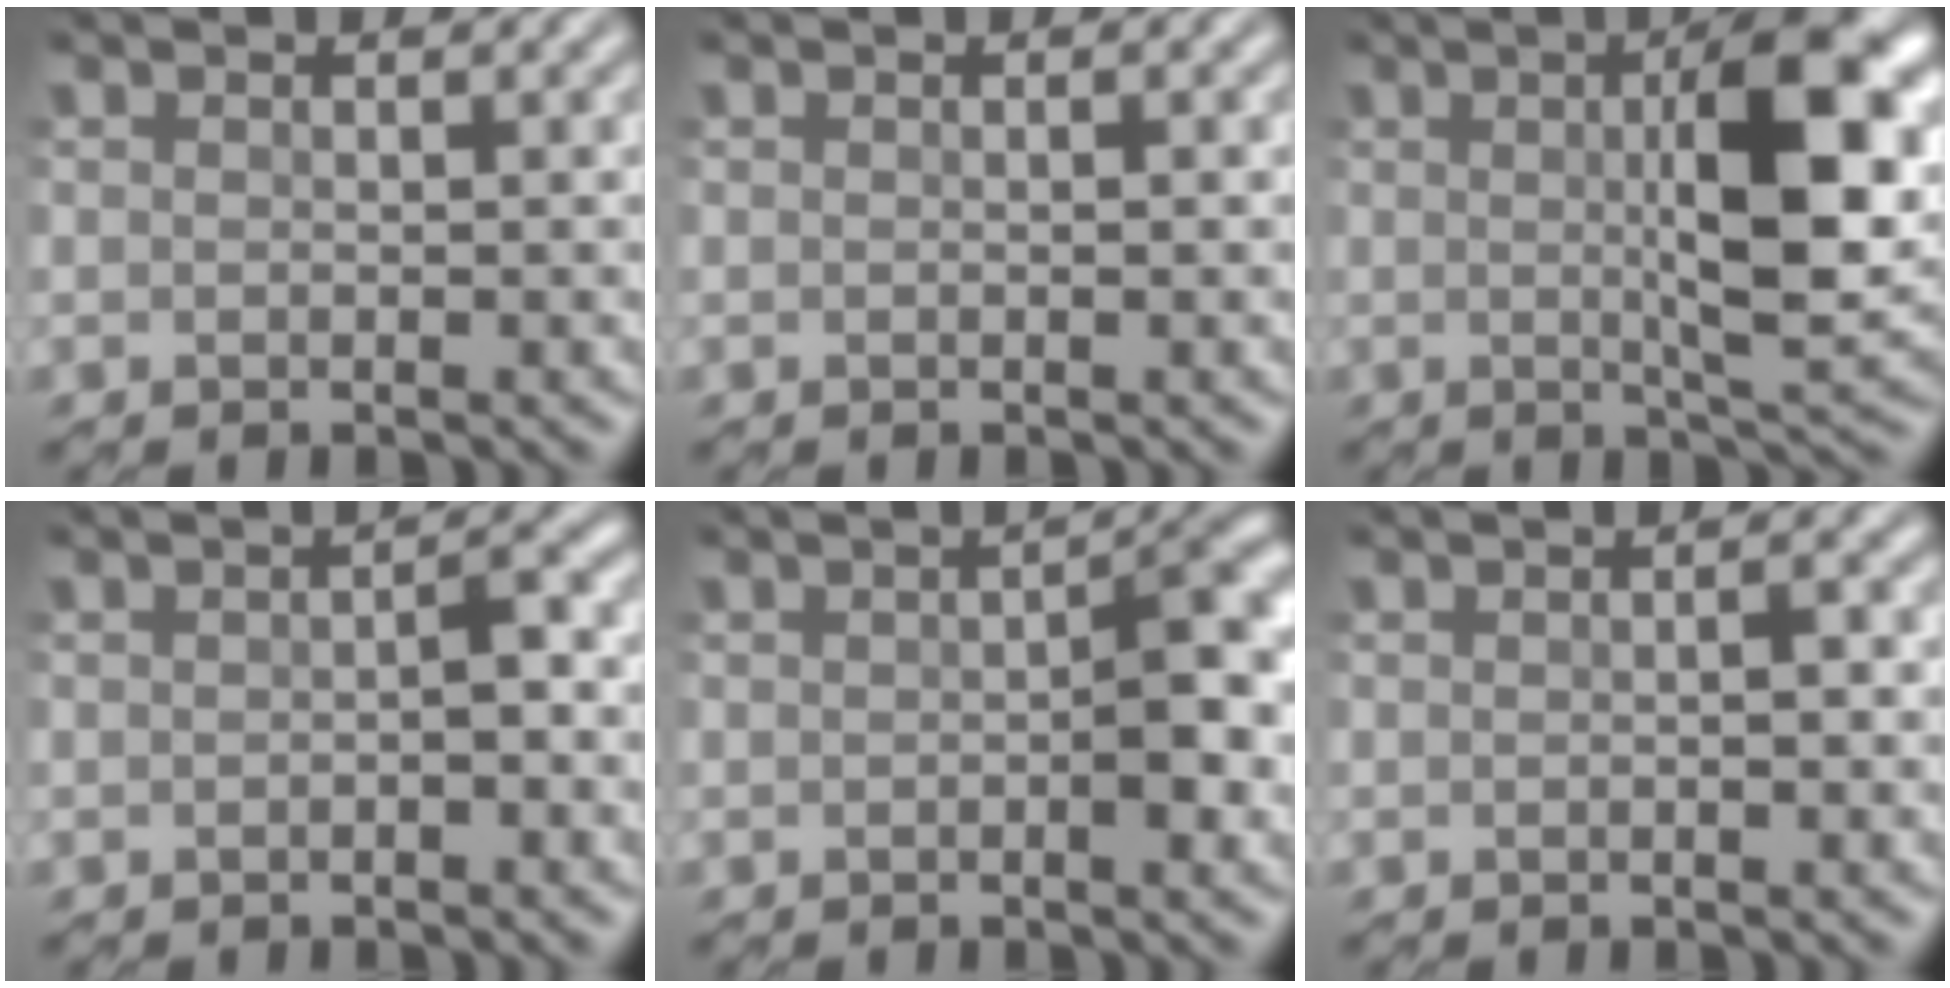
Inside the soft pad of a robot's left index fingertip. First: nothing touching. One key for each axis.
{"total": 0.0}
{"total": 9.5, "fx": 1.6, "fy": 2.6, "fz": 9.0, "tx": -0.141, "ty": 0.006, "tz": 0.028}
{"total": 2.2, "fx": -0.5, "fy": 0.8, "fz": 2.0, "tx": -0.034, "ty": 0.004, "tz": -0.007}
{"total": 4.2, "fx": -0.3, "fy": 1.8, "fz": 3.8, "tx": -0.055, "ty": 0.006, "tz": -0.005}
{"total": 1.0, "fx": -0.3, "fy": 0.2, "fz": 0.9, "tx": -0.019, "ty": 0.001, "tz": -0.003}